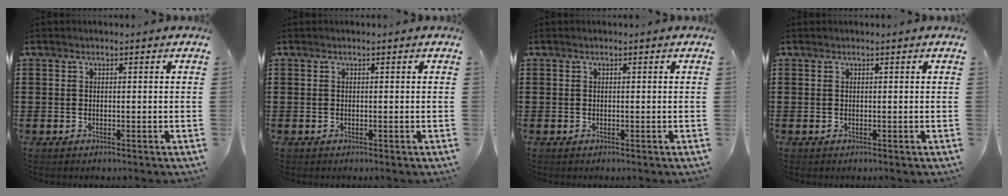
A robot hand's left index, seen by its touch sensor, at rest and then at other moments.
{"total": 0.0}
{"total": 0.0}
{"total": 0.0}